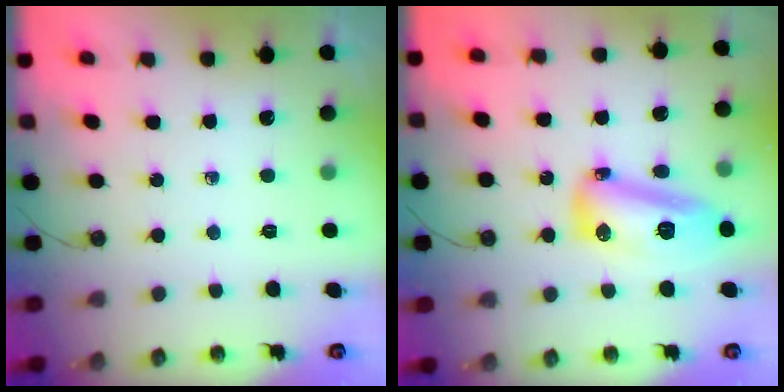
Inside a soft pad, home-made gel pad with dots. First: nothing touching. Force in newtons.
{"total": 13.8, "press": 13.7, "slide": 1.4}